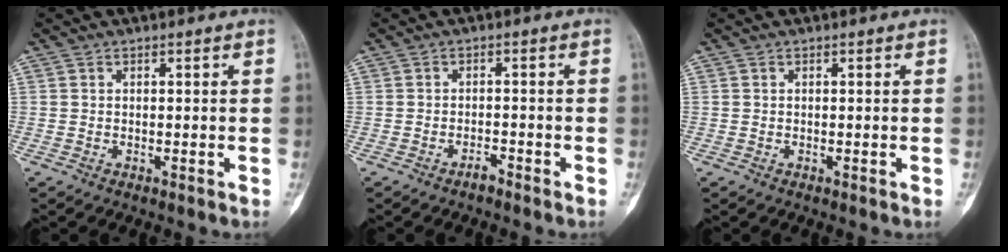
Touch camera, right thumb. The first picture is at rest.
{"total": 1.4, "force": [-1.3, 0.4, 0.5], "torque": [-0.011, 0.007, -0.023]}
{"total": 0.0}